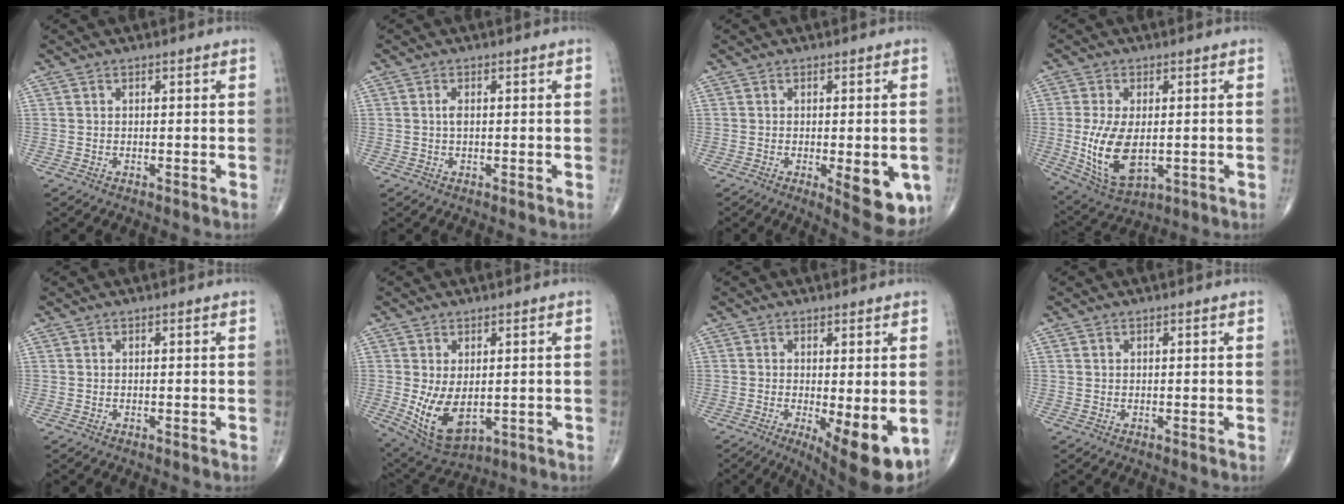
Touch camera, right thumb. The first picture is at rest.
{"total": 1.1, "force": [0.1, 0.4, 1.0], "torque": [-0.019, 0.000, 0.000]}
{"total": 9.8, "force": [-2.8, 3.4, 8.7], "torque": [-0.090, -0.015, -0.029]}
{"total": 12.0, "force": [-1.3, 6.4, 10.1], "torque": [-0.194, -0.016, -0.008]}
{"total": 0.0}
{"total": 9.5, "force": [-1.1, 5.4, 7.8], "torque": [-0.132, -0.013, 0.002]}
{"total": 10.1, "force": [-2.6, 3.1, 9.3], "torque": [-0.122, -0.023, -0.031]}
{"total": 0.0}